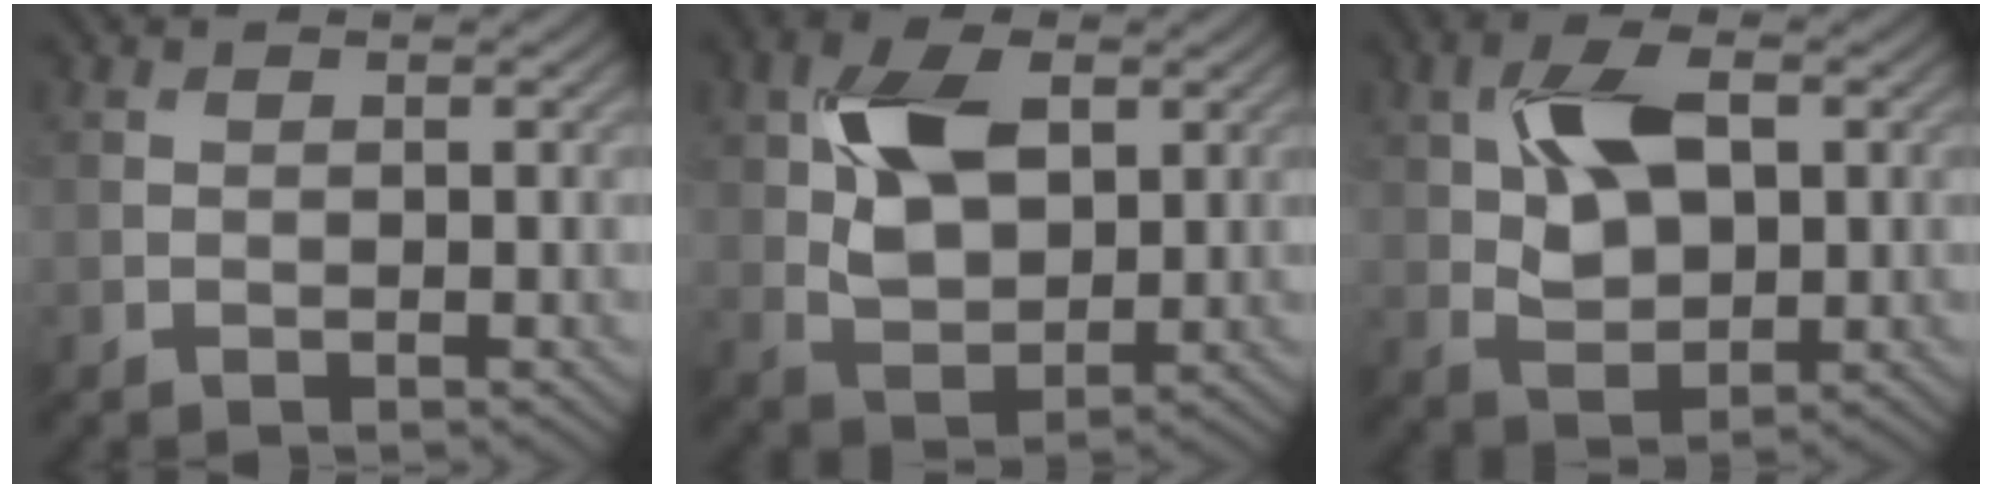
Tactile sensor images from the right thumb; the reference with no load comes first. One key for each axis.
{"total": 9.0, "fx": 2.6, "fy": 5.4, "fz": 6.7, "tx": -0.142, "ty": 0.004, "tz": 0.047}
{"total": 8.6, "fx": 2.0, "fy": 4.9, "fz": 6.8, "tx": -0.142, "ty": 0.008, "tz": 0.033}